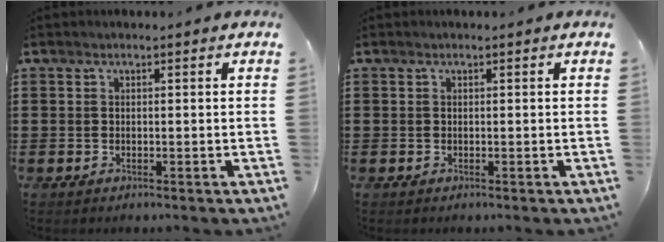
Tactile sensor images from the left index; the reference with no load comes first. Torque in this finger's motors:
{"motor_torque": [-0.03, -0.02, 0.00, 0.00]}